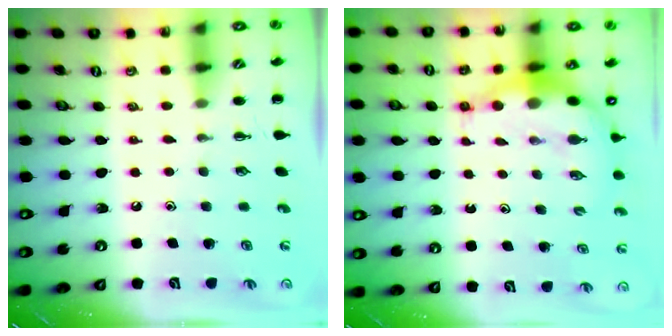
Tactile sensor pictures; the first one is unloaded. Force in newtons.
{"total": 9.0, "press": 8.8, "slide": 2.2}